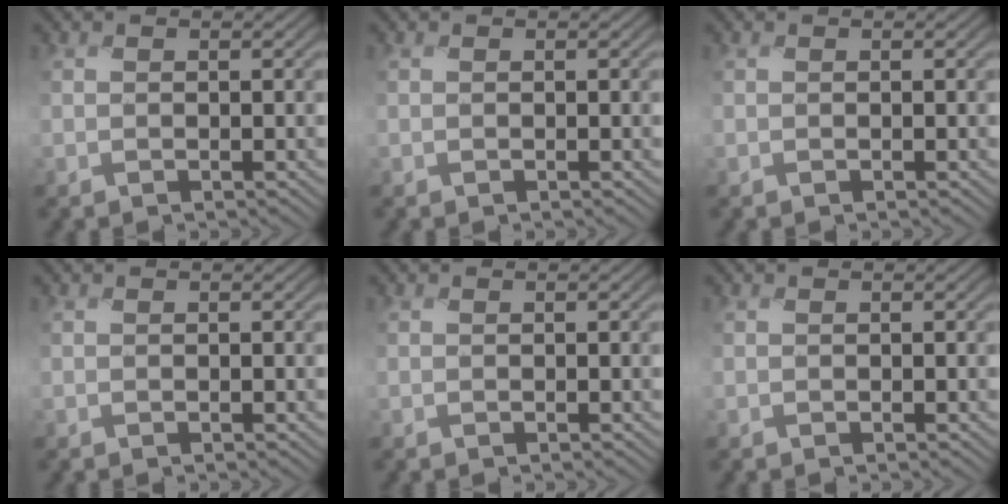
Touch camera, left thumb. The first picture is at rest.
{"total": 0.0}
{"total": 0.0}
{"total": 0.0}
{"total": 0.0}
{"total": 0.0}